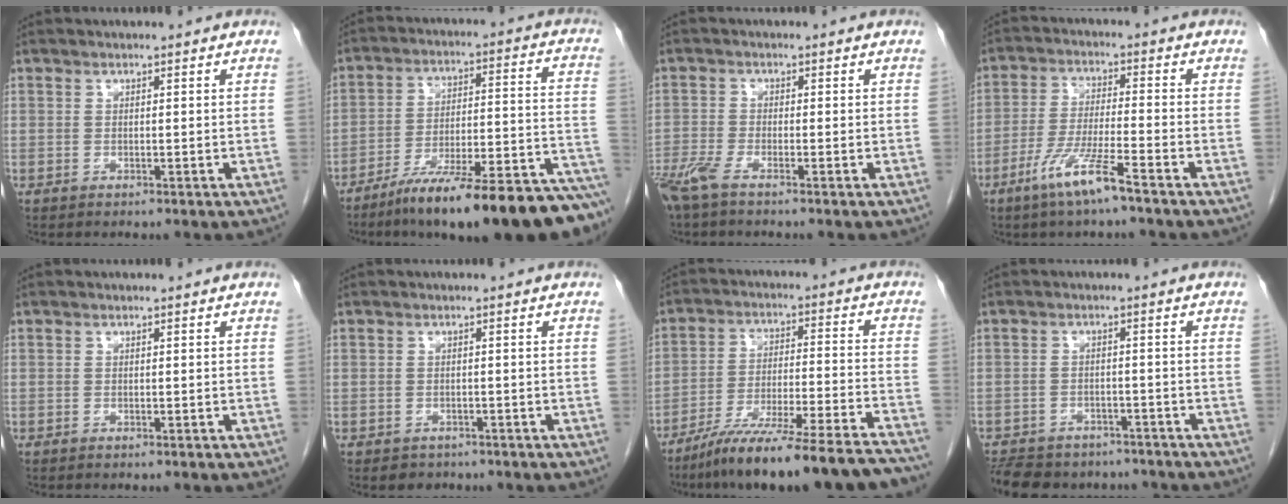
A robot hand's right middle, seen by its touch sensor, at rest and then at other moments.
{"total": 23.6, "force": [-19.0, 1.7, 14.0], "torque": [-0.134, 0.016, -0.285]}
{"total": 3.9, "force": [-3.0, 0.3, 2.4], "torque": [-0.056, -0.009, -0.066]}
{"total": 7.9, "force": [-5.0, -0.1, 6.0], "torque": [-0.124, -0.014, -0.098]}
{"total": 0.0}
{"total": 2.1, "force": [-1.5, 1.5, 0.1], "torque": [-0.007, 0.004, -0.020]}
{"total": 21.4, "force": [-18.3, 0.5, 11.2], "torque": [-0.135, -0.019, -0.281]}
{"total": 13.3, "force": [-11.0, 6.2, 4.2], "torque": [-0.093, 0.001, -0.140]}